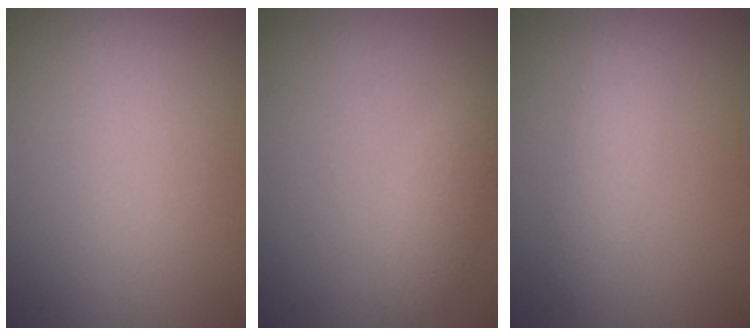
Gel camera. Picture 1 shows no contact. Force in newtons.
{"total": 1.7, "press": 1.7, "slide": 0.0}
{"total": 2.2, "press": 2.2, "slide": 0.1}